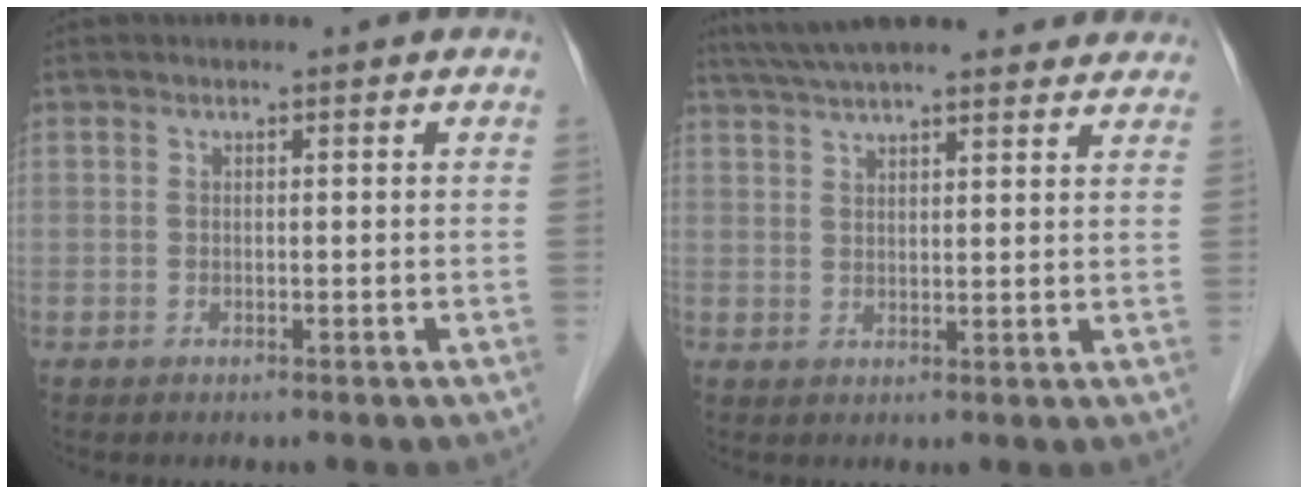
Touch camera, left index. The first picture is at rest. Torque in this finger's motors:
{"motor_torque": [1.14, -0.99, 0.67, 0.12]}